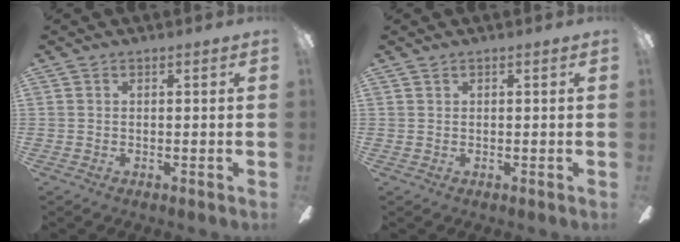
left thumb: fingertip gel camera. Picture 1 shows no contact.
{"total": 0.0}